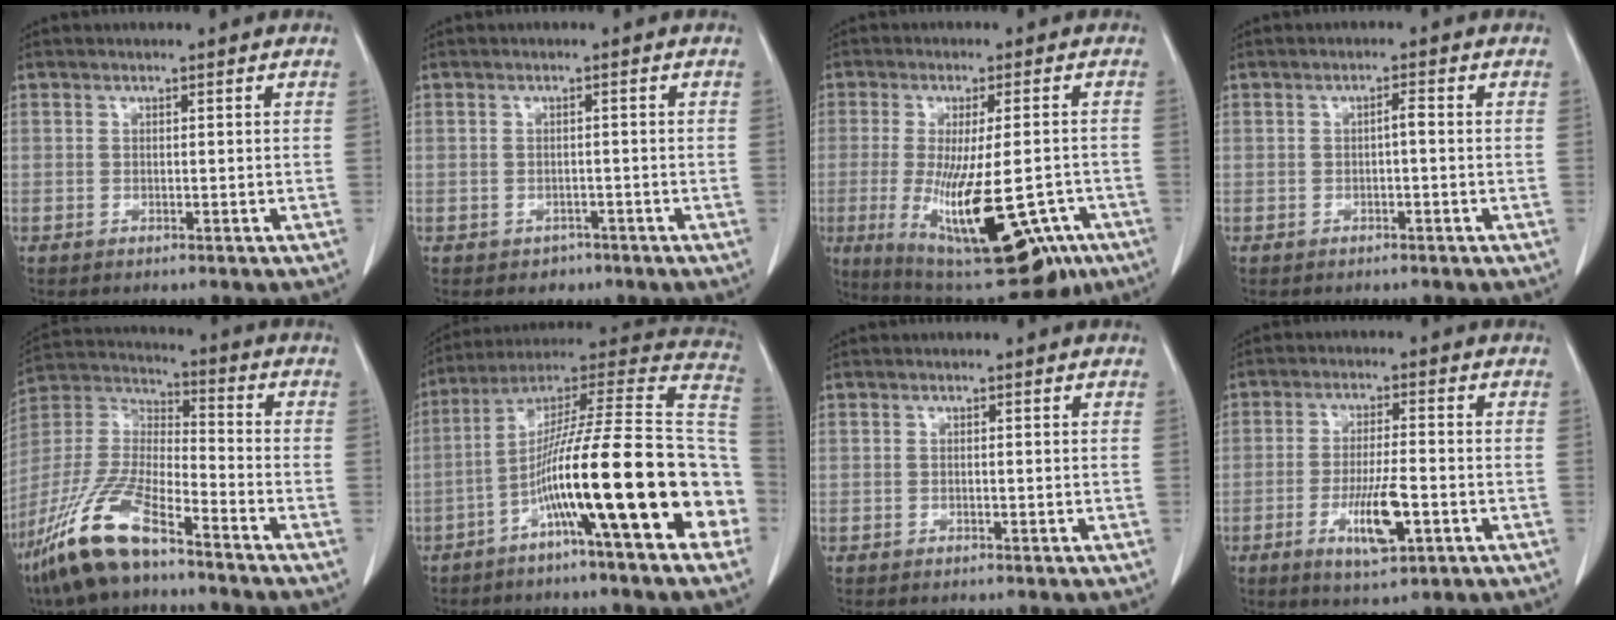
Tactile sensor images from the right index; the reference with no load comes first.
{"total": 1.7, "force": [-1.4, 1.1, 0.2], "torque": [-0.009, 0.002, -0.019]}
{"total": 21.3, "force": [-8.8, 6.4, 18.3], "torque": [-0.302, -0.038, -0.118]}
{"total": 1.2, "force": [-0.2, 0.1, 1.2], "torque": [-0.019, 0.003, -0.003]}
{"total": 15.1, "force": [-10.5, 3.1, 10.4], "torque": [-0.228, -0.015, -0.202]}
{"total": 24.5, "force": [-7.5, 1.2, 23.3], "torque": [-0.294, 0.025, -0.123]}
{"total": 0.0}
{"total": 7.7, "force": [-2.8, 1.3, 7.1], "torque": [-0.127, -0.009, -0.041]}